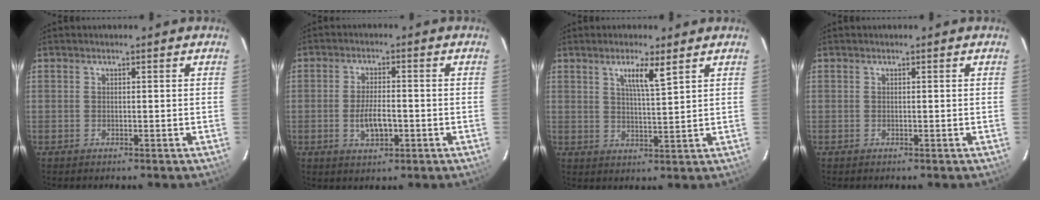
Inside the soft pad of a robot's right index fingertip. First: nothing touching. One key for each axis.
{"total": 5.4, "fx": -1.6, "fy": 2.2, "fz": 4.7, "tx": -0.093, "ty": -0.003, "tz": -0.025}
{"total": 4.9, "fx": 2.8, "fy": 0.3, "fz": 4.0, "tx": -0.072, "ty": -0.003, "tz": 0.049}
{"total": 0.0}